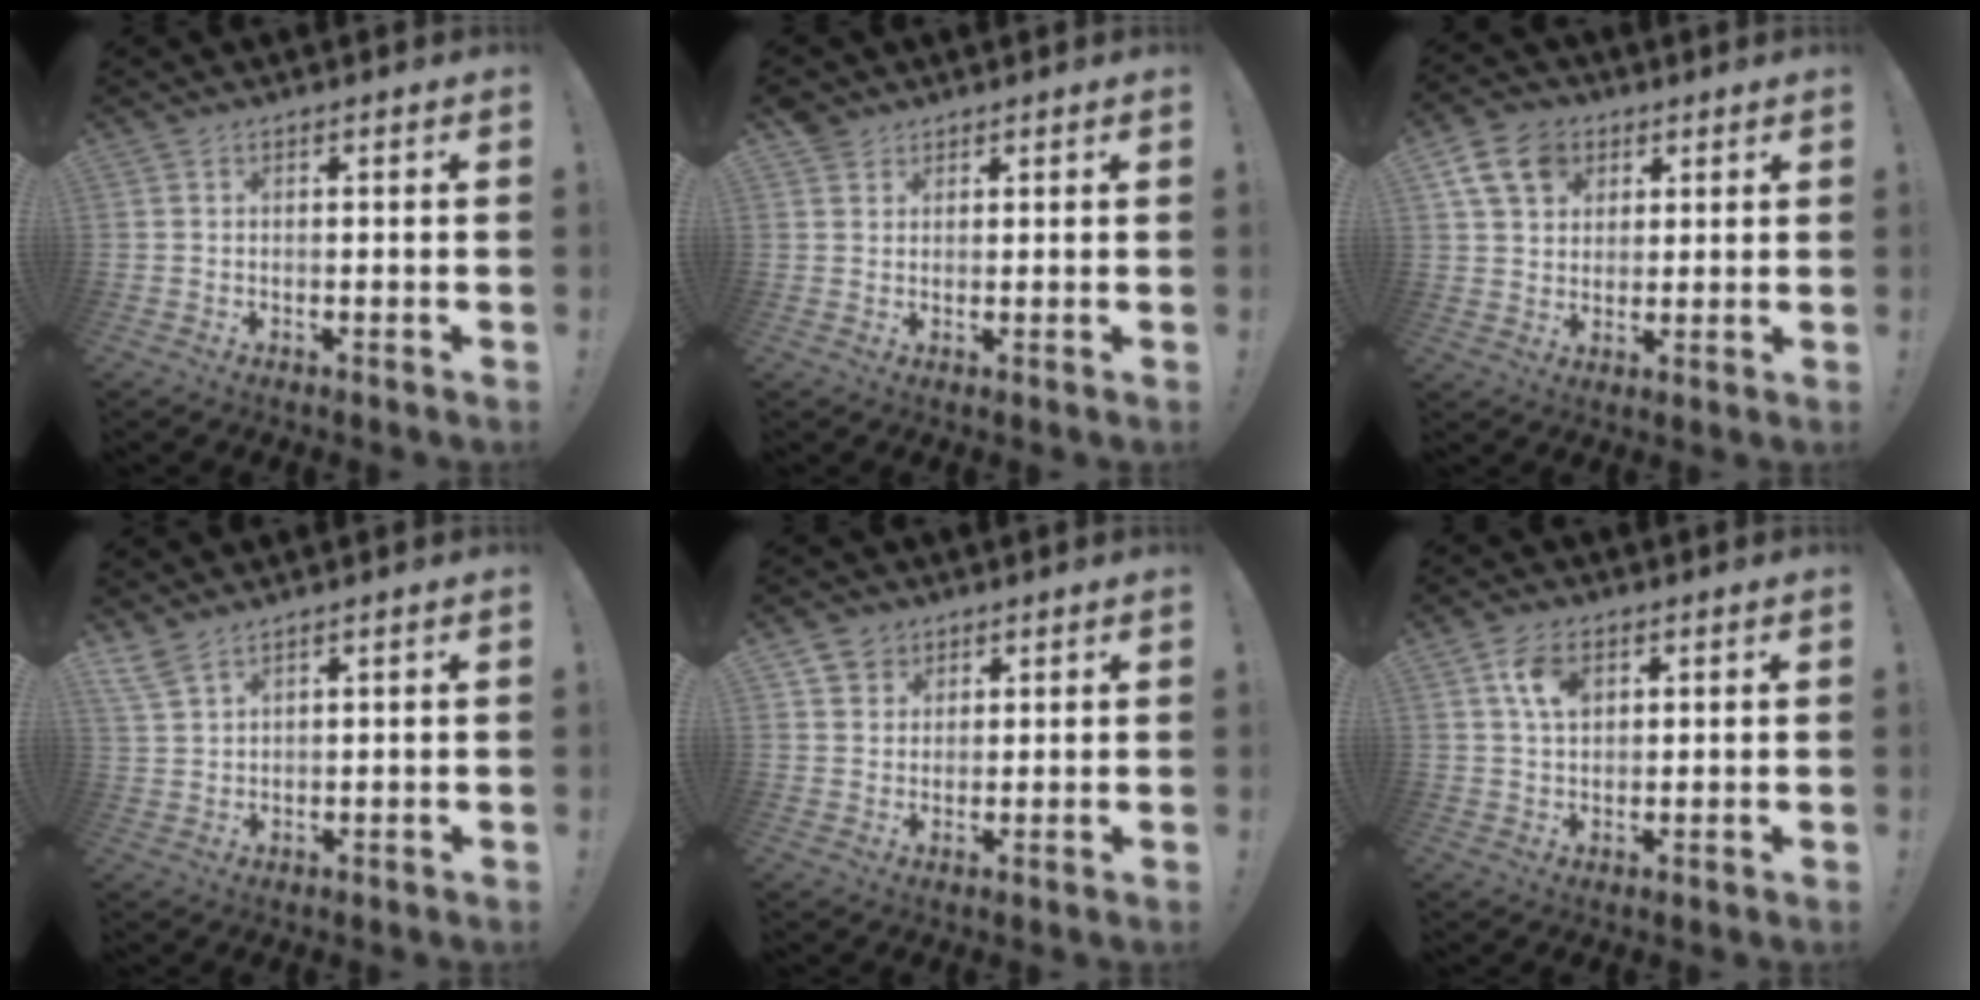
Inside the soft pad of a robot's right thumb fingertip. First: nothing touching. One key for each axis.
{"total": 2.9, "fx": 2.1, "fy": 2.0, "fz": 0.3, "tx": 0.002, "ty": -0.011, "tz": 0.039}
{"total": 12.1, "fx": 5.4, "fy": 9.3, "fz": 5.5, "tx": -0.085, "ty": -0.016, "tz": 0.108}
{"total": 5.0, "fx": 4.1, "fy": 1.7, "fz": 2.4, "tx": -0.057, "ty": -0.017, "tz": 0.081}
{"total": 4.8, "fx": 2.9, "fy": 3.9, "fz": 0.2, "tx": 0.002, "ty": -0.017, "tz": 0.055}
{"total": 7.3, "fx": 2.9, "fy": 4.8, "fz": 4.7, "tx": -0.076, "ty": -0.001, "tz": 0.055}